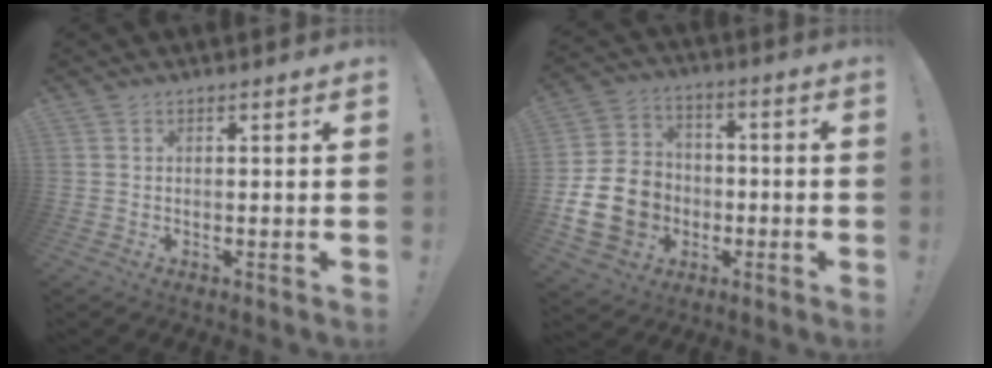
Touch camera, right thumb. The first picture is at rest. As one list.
[{"total": 17.1, "force": [-4.6, 14.2, 8.5], "torque": [-0.154, 0.032, -0.073]}]